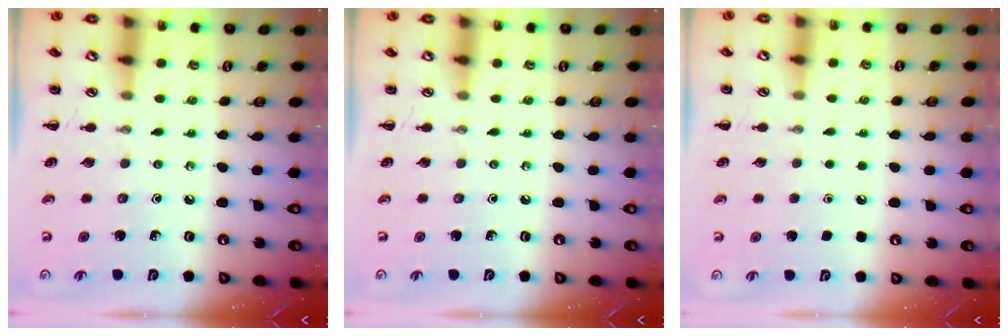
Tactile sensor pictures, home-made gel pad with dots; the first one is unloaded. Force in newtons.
{"total": 0.0}
{"total": 1.7, "press": 1.7, "slide": 0.1}